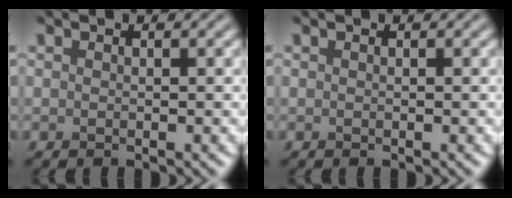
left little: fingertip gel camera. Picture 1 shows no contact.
{"total": 0.0}